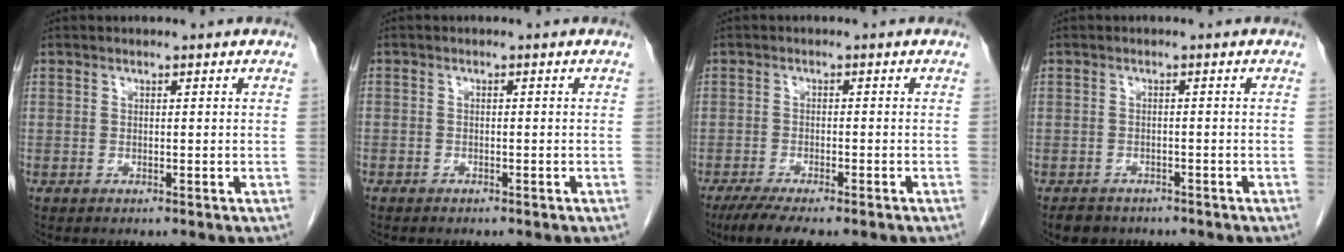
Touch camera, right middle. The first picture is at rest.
{"total": 1.0, "force": [-0.8, 0.6, 0.2], "torque": [-0.003, 0.003, -0.011]}
{"total": 7.9, "force": [-6.1, 1.5, 4.8], "torque": [-0.072, -0.015, -0.092]}
{"total": 3.5, "force": [-2.8, 1.9, 0.7], "torque": [-0.020, -0.002, -0.039]}